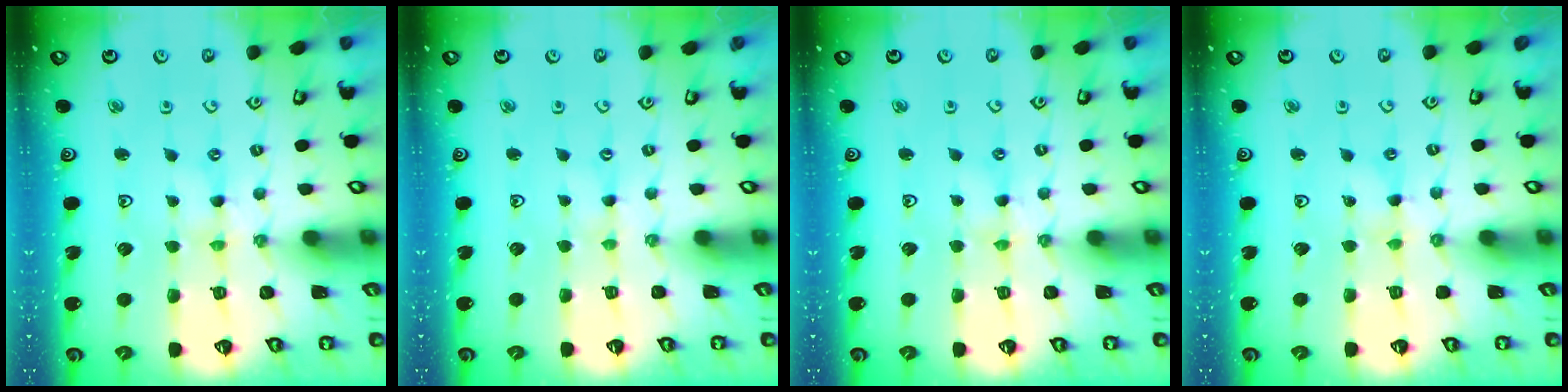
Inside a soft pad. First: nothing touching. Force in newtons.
{"total": 0.0}
{"total": 0.6, "press": 0.6, "slide": 0.2}
{"total": 0.0}